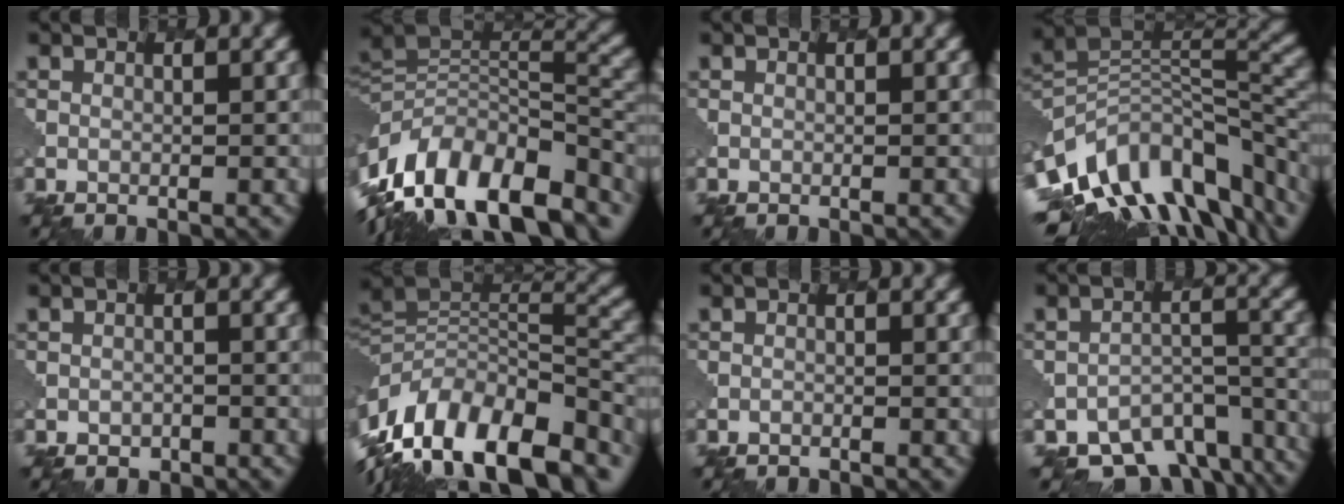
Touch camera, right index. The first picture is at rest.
{"total": 14.3, "force": [-6.9, 8.0, 9.7], "torque": [-0.179, 0.005, -0.120]}
{"total": 0.0}
{"total": 12.3, "force": [-5.5, 6.9, 8.6], "torque": [-0.160, 0.018, -0.105]}
{"total": 1.0, "force": [-0.6, 0.8, -0.1], "torque": [-0.001, -0.004, -0.010]}
{"total": 15.3, "force": [-7.3, 8.0, 10.8], "torque": [-0.198, 0.003, -0.121]}
{"total": 1.2, "force": [-1.1, 0.3, -0.3], "torque": [0.010, 0.004, -0.013]}
{"total": 8.7, "force": [-6.8, 4.1, 3.4], "torque": [-0.042, -0.022, -0.097]}